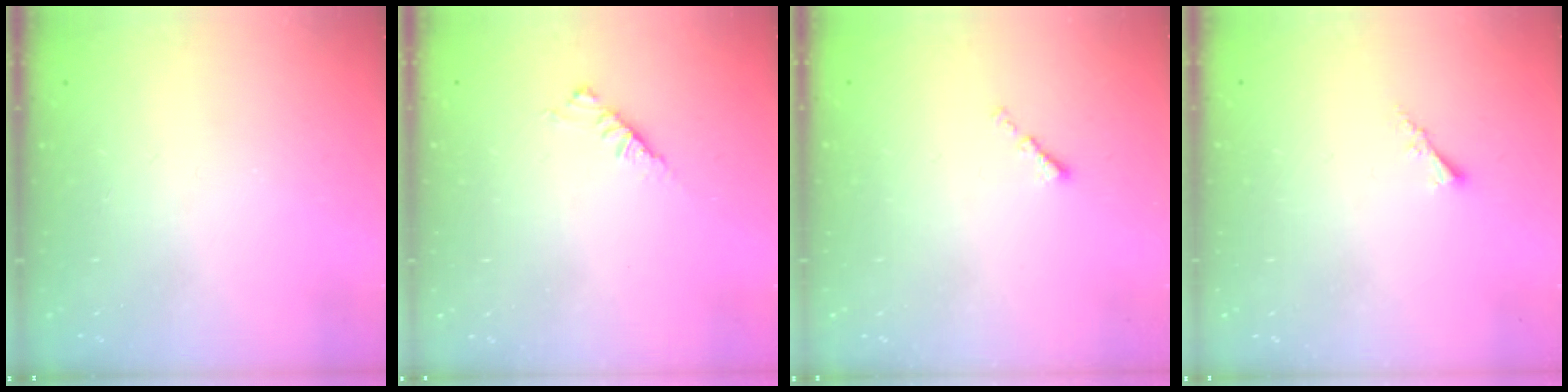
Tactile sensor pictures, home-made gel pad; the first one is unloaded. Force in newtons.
{"total": 2.9, "press": 2.8, "slide": 0.7}
{"total": 0.0}
{"total": 1.7, "press": 1.6, "slide": 0.4}